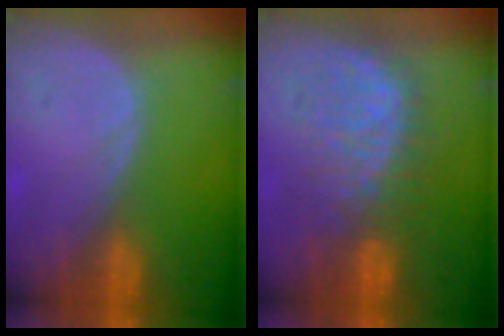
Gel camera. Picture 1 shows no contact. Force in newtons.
{"total": 8.9, "press": 8.6, "slide": 2.1}